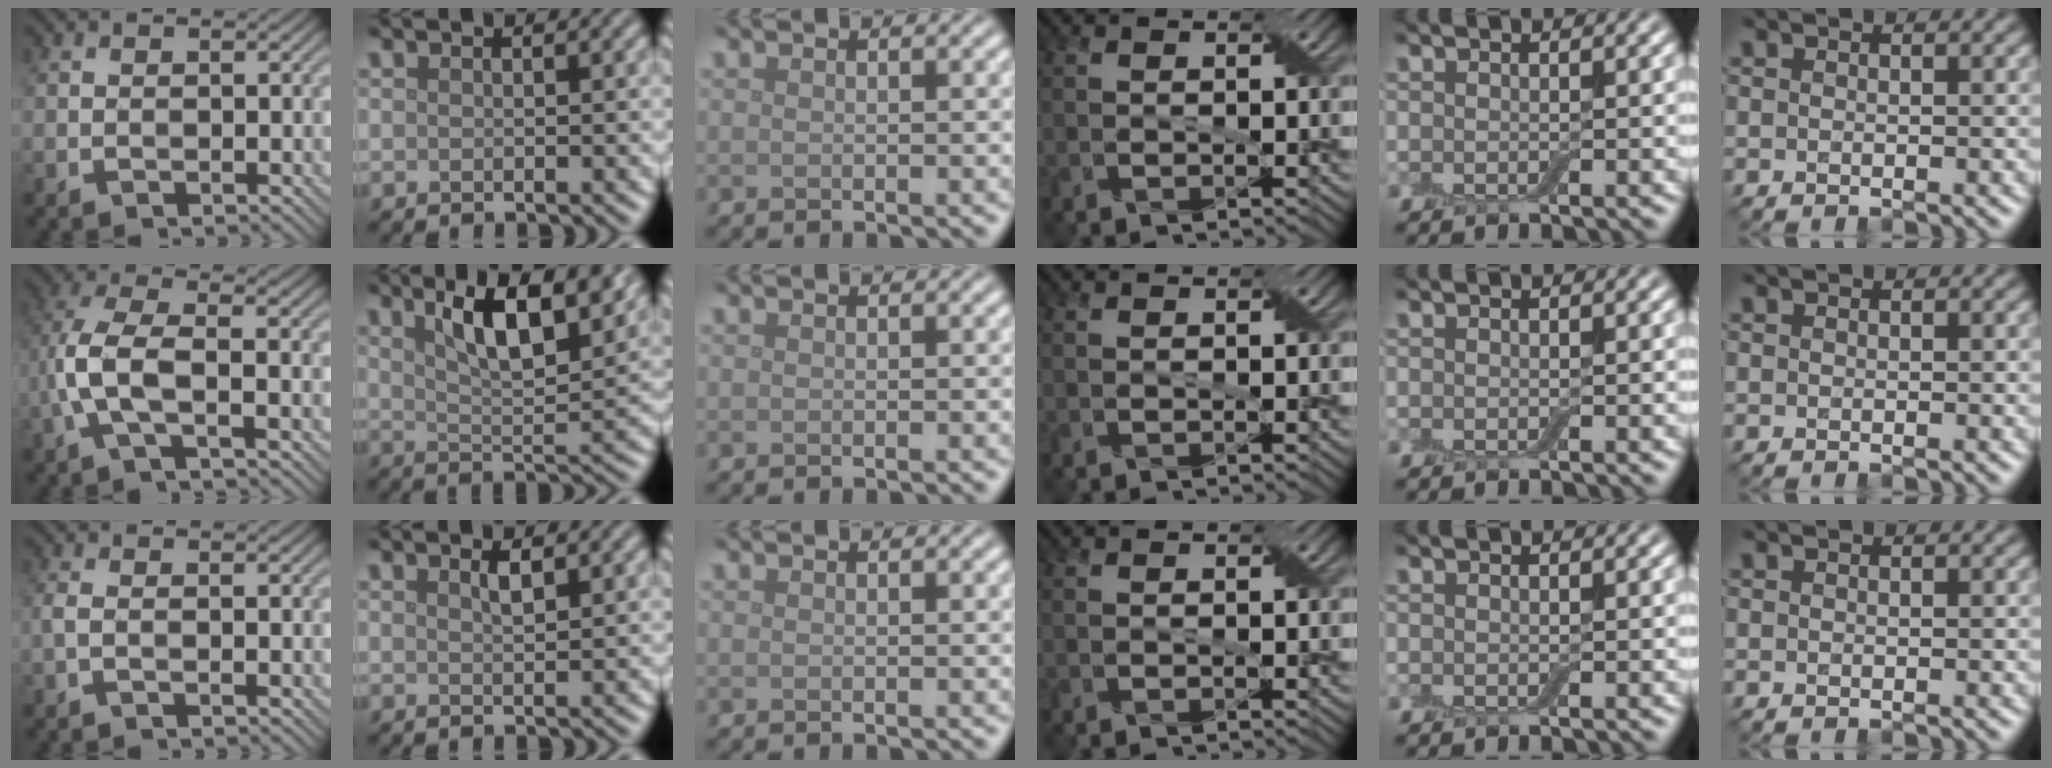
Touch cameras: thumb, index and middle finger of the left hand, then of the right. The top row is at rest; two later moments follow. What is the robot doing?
{"motion": "insert", "object": "box of matches"}